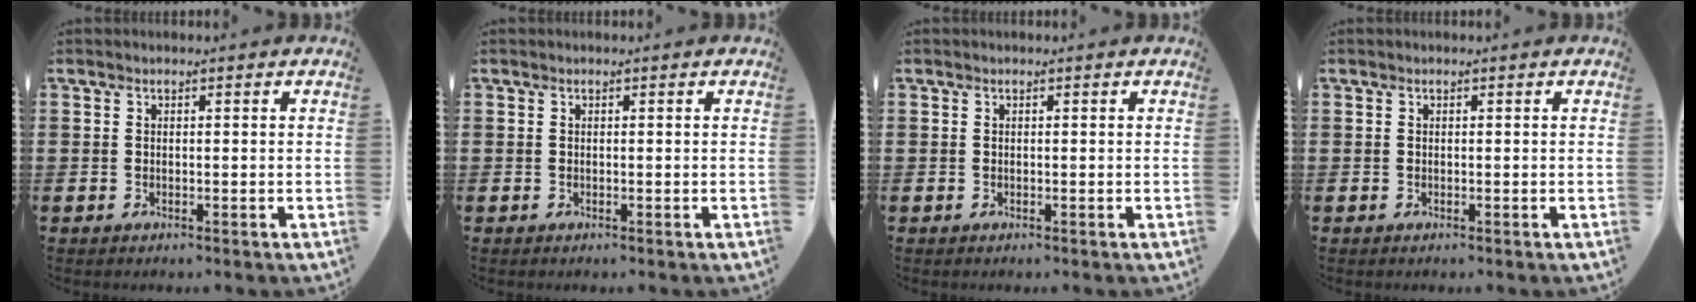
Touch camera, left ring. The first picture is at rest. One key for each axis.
{"total": 0.0}
{"total": 0.0}
{"total": 0.0}